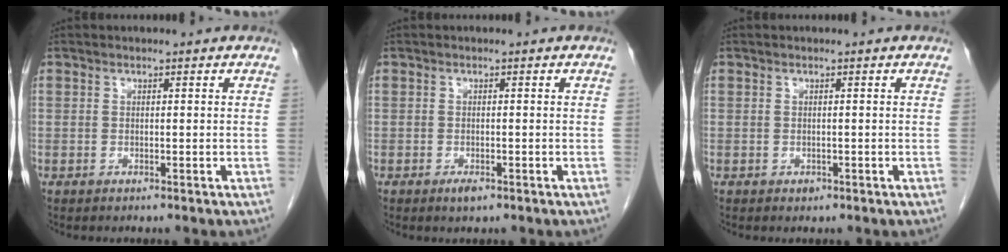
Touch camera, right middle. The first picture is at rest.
{"total": 1.4, "force": [-0.9, 0.5, 1.1], "torque": [-0.018, -0.001, -0.011]}
{"total": 0.6, "force": [-0.3, 0.4, 0.3], "torque": [-0.004, 0.001, -0.003]}